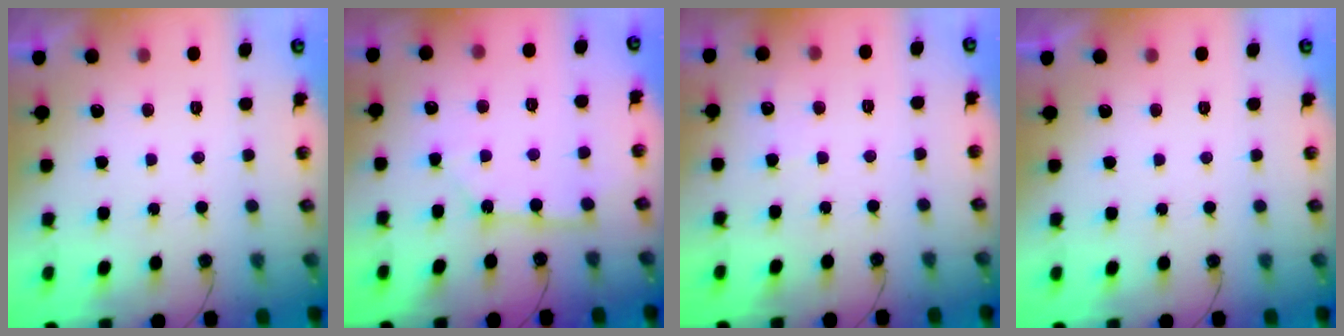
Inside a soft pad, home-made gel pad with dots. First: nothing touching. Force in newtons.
{"total": 2.8, "press": 2.7, "slide": 0.3}
{"total": 3.8, "press": 3.8, "slide": 0.5}
{"total": 0.0}